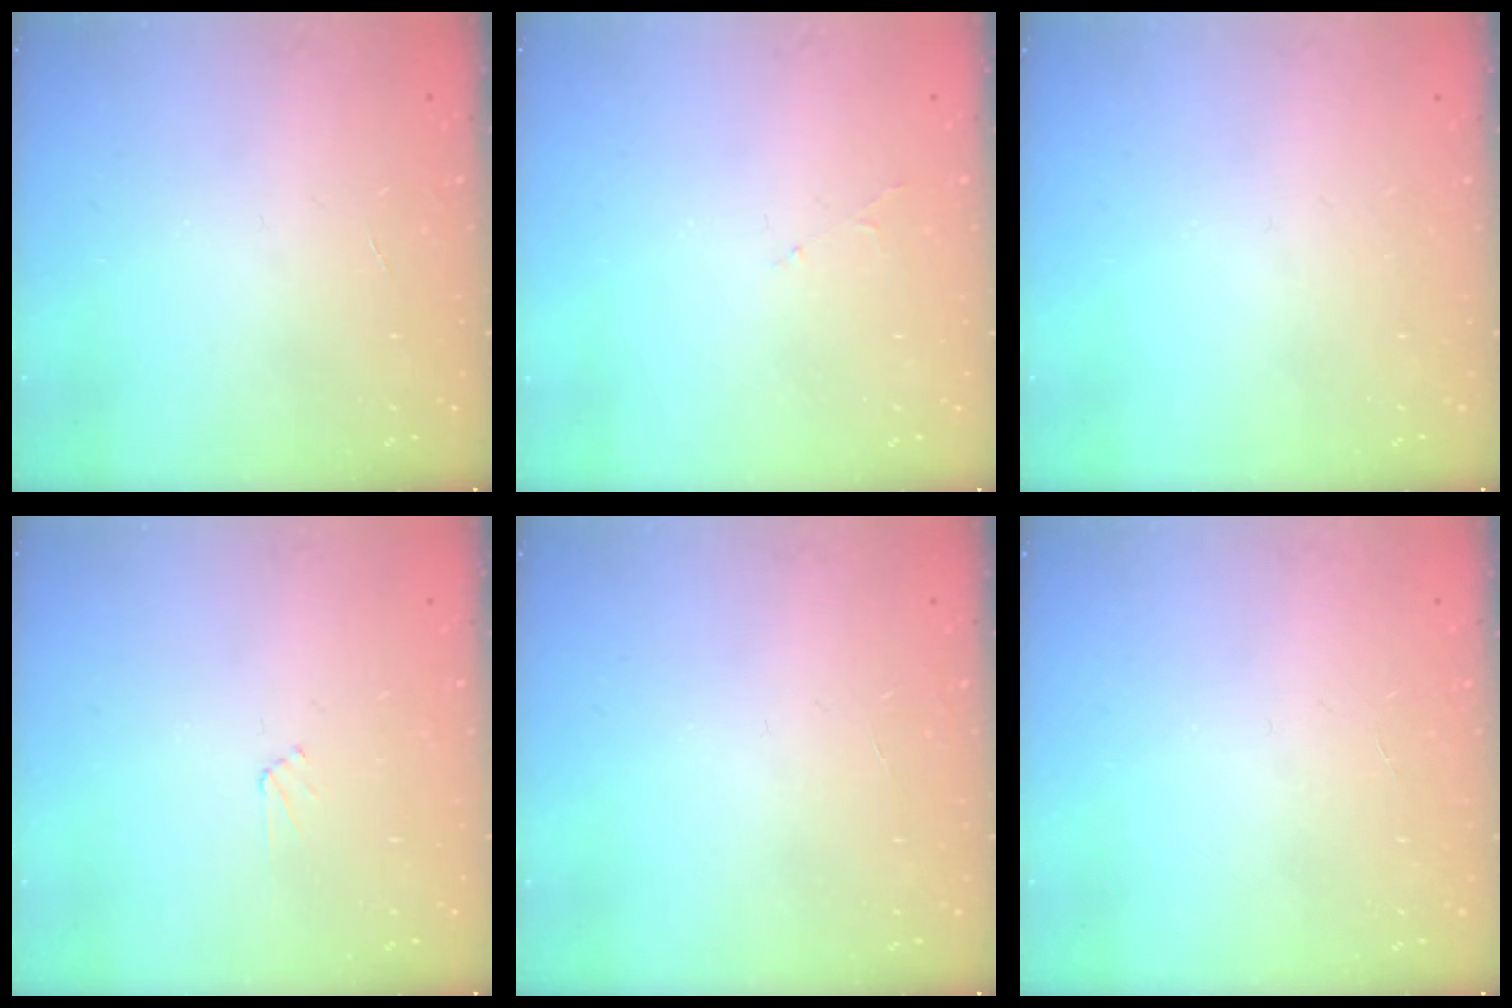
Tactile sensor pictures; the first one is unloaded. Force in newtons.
{"total": 2.8, "press": 2.8, "slide": 0.5}
{"total": 0.0}
{"total": 2.7, "press": 2.6, "slide": 0.4}
{"total": 0.0}
{"total": 0.0}